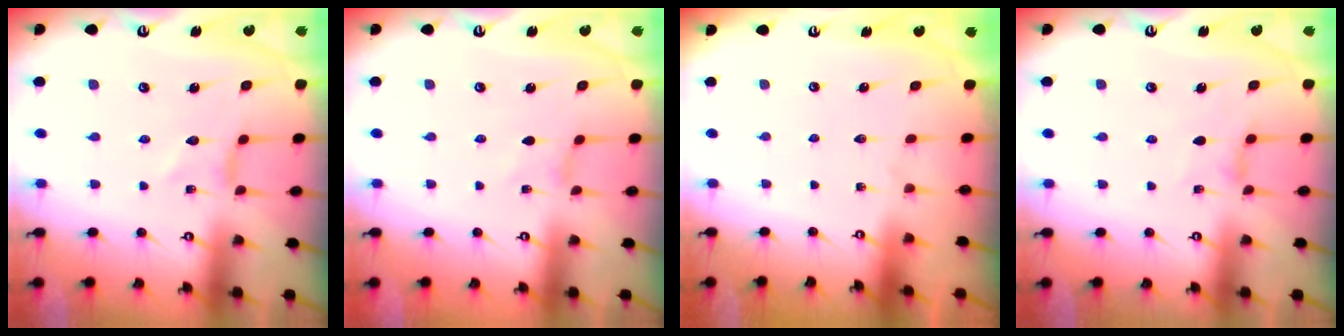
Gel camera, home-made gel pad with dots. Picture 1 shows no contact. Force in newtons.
{"total": 0.7, "press": 0.7, "slide": 0.2}
{"total": 0.0}
{"total": 4.2, "press": 4.2, "slide": 0.6}